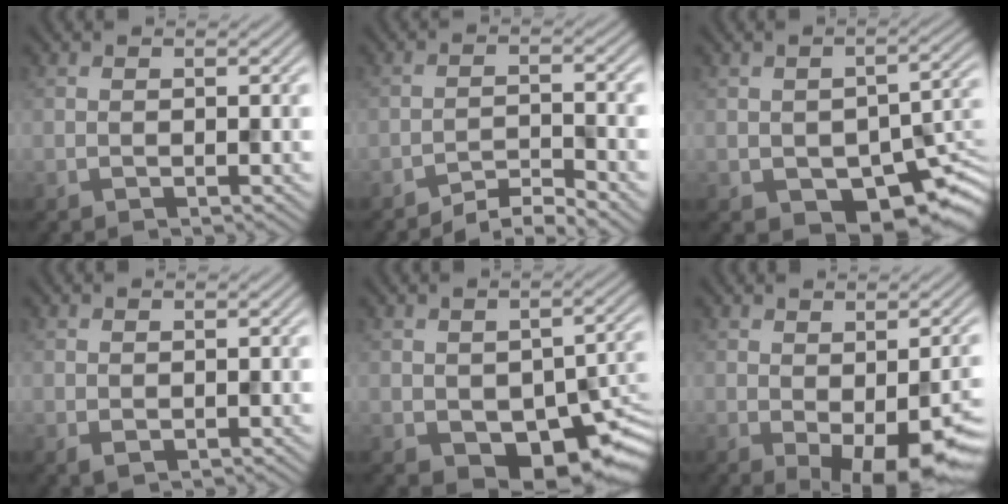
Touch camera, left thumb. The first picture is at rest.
{"total": 4.0, "force": [-3.5, 0.4, 1.9], "torque": [-0.029, 0.006, -0.065]}
{"total": 10.2, "force": [-4.7, 5.5, 7.2], "torque": [-0.100, -0.030, -0.062]}
{"total": 0.8, "force": [0.1, 0.6, 0.6], "torque": [-0.014, -0.002, 0.005]}
{"total": 10.8, "force": [-4.1, 6.2, 7.8], "torque": [-0.109, -0.033, -0.047]}
{"total": 8.6, "force": [-2.5, 3.5, 7.5], "torque": [-0.103, -0.019, -0.018]}